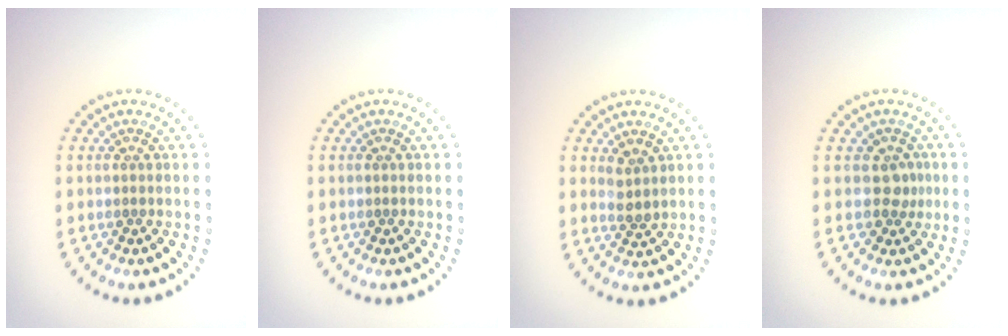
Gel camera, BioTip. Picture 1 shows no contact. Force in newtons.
{"total": 0.0}
{"total": 1.8, "press": 1.5, "slide": 1.0}
{"total": 1.8, "press": 1.4, "slide": 1.2}